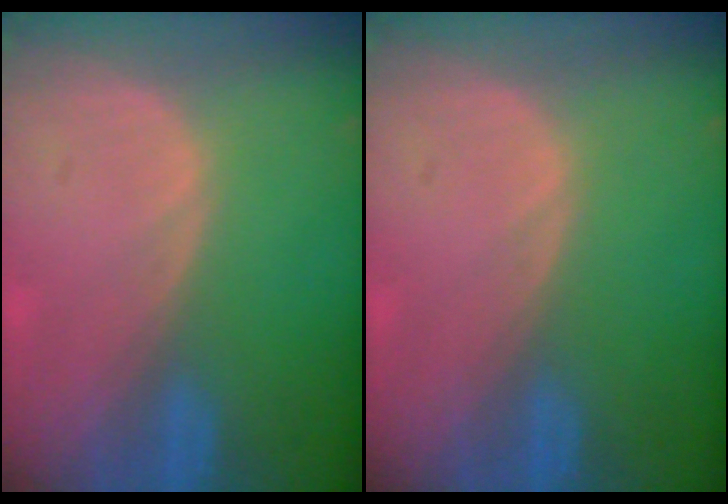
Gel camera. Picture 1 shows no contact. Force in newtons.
{"total": 0.0}